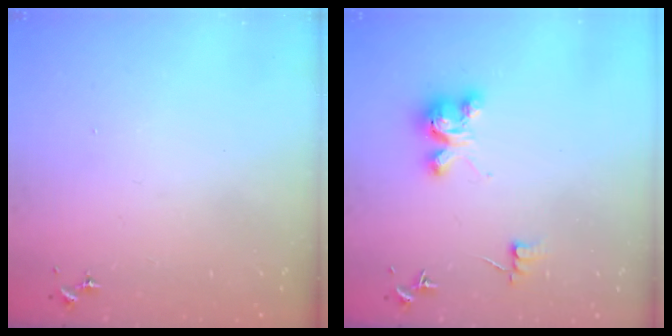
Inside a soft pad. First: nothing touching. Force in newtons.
{"total": 5.7, "press": 5.7, "slide": 0.4}